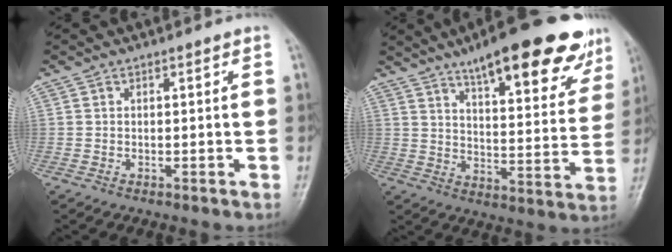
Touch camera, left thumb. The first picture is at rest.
{"total": 22.9, "force": [15.2, 6.6, 15.9], "torque": [-0.185, -0.043, 0.214]}